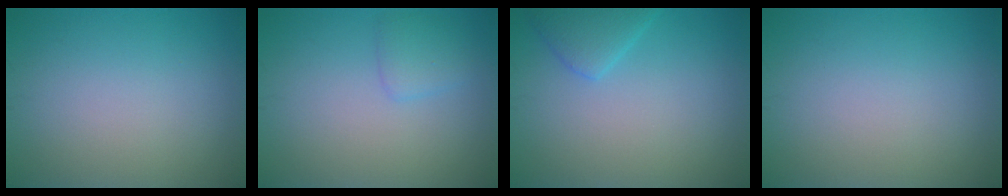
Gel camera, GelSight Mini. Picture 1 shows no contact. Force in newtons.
{"total": 1.6, "press": 1.6, "slide": 0.0}
{"total": 2.9, "press": 2.9, "slide": 0.3}
{"total": 0.0}